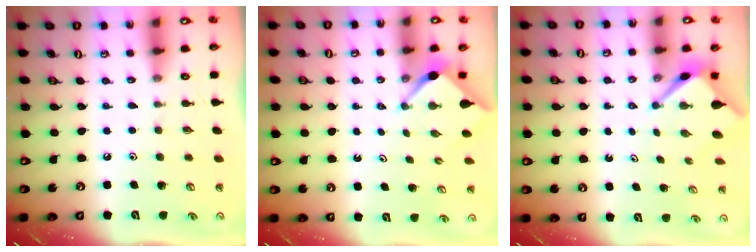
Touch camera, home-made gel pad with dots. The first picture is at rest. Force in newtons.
{"total": 2.5, "press": 2.5, "slide": 0.3}
{"total": 3.2, "press": 3.2, "slide": 0.2}